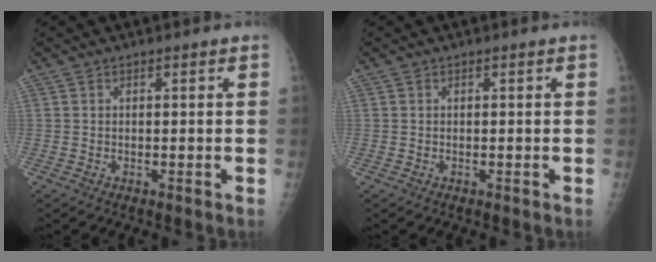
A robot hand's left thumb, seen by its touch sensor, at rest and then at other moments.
{"total": 0.0}